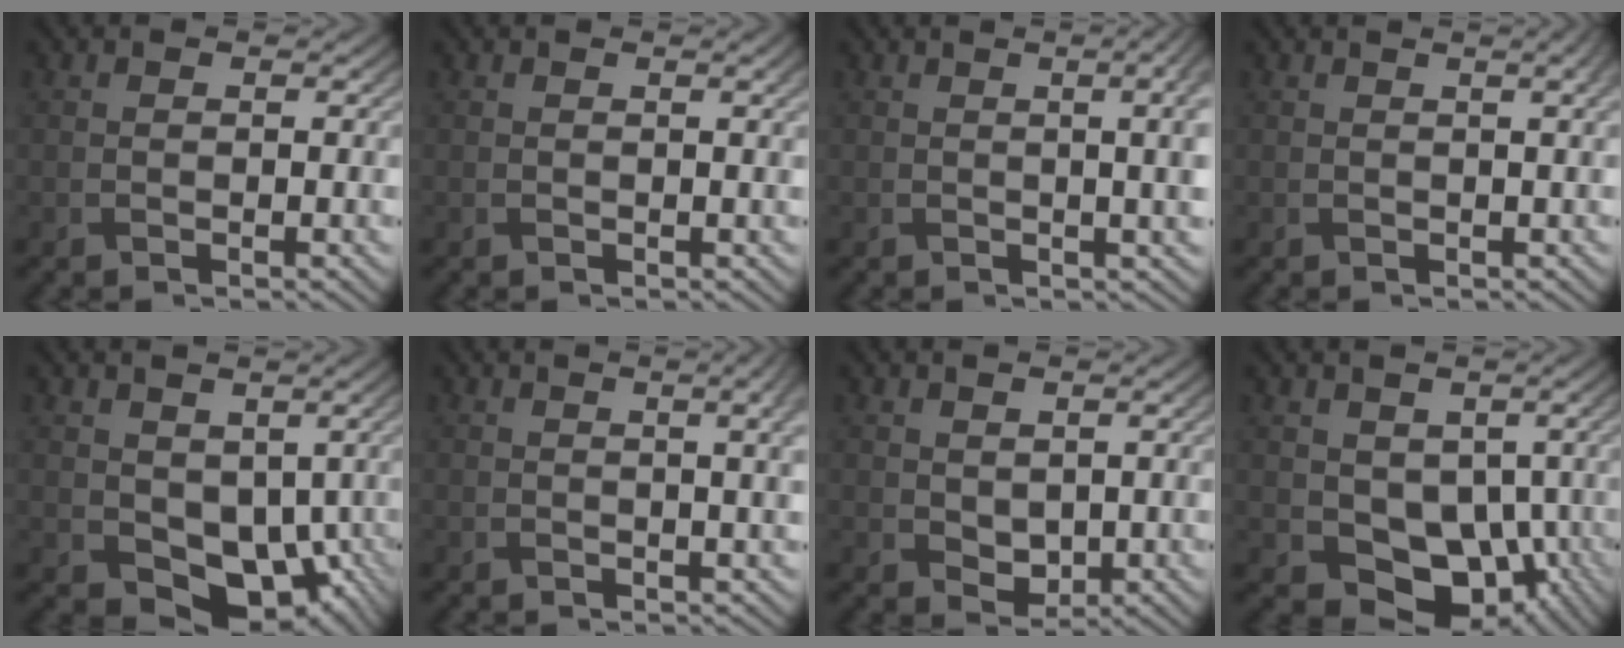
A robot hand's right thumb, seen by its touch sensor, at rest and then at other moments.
{"total": 1.5, "force": [0.6, 0.2, 1.3], "torque": [-0.018, 0.004, 0.008]}
{"total": 7.0, "force": [1.2, 2.1, 6.6], "torque": [-0.066, 0.020, 0.013]}
{"total": 3.3, "force": [1.3, 0.9, 2.9], "torque": [-0.031, 0.011, 0.004]}
{"total": 8.1, "force": [-0.2, 6.0, 5.4], "torque": [-0.097, -0.034, 0.005]}
{"total": 5.5, "force": [1.7, 1.5, 5.0], "torque": [-0.055, 0.018, 0.017]}
{"total": 2.5, "force": [0.8, 1.9, 1.5], "torque": [-0.038, -0.007, 0.019]}
{"total": 8.3, "force": [-0.4, 6.5, 5.2], "torque": [-0.095, -0.031, -0.005]}